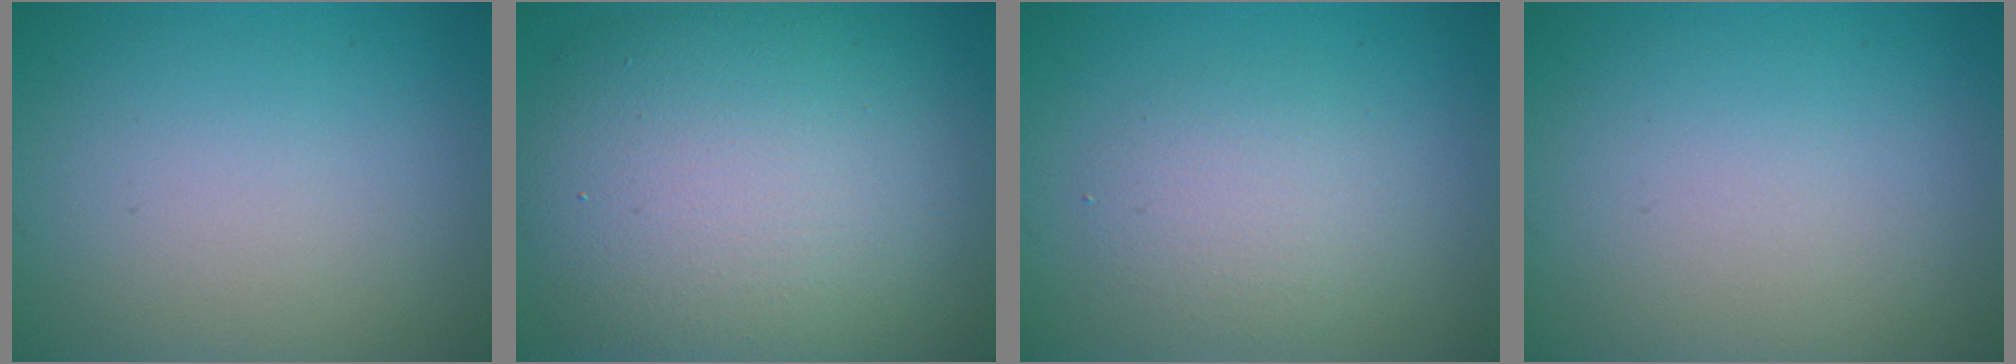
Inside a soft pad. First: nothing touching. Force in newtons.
{"total": 12.8, "press": 12.7, "slide": 0.9}
{"total": 2.6, "press": 2.6, "slide": 0.0}
{"total": 0.0}